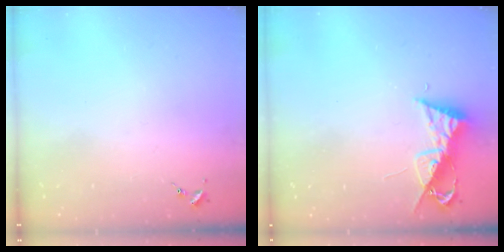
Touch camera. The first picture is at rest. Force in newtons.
{"total": 9.2, "press": 9.2, "slide": 0.5}